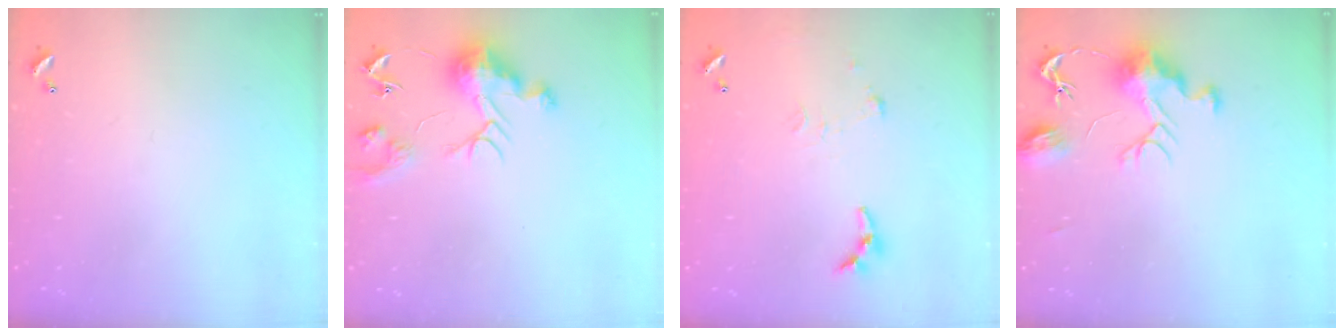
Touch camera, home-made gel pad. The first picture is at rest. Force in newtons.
{"total": 10.0, "press": 10.0, "slide": 0.6}
{"total": 6.2, "press": 6.2, "slide": 0.4}
{"total": 9.4, "press": 9.4, "slide": 0.3}